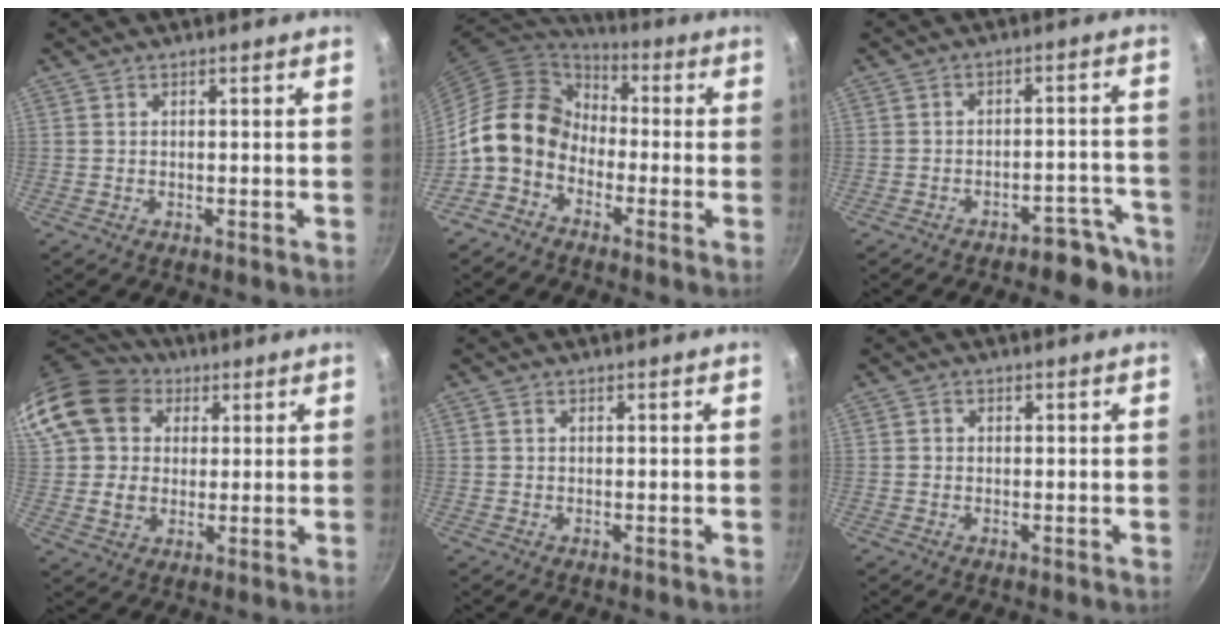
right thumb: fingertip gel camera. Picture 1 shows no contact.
{"total": 12.4, "force": [-3.5, 9.6, 7.0], "torque": [-0.092, 0.051, -0.093]}
{"total": 7.4, "force": [-5.5, 3.8, 3.1], "torque": [0.010, 0.073, -0.054]}
{"total": 17.3, "force": [6.1, 14.0, 8.3], "torque": [-0.150, 0.012, 0.105]}
{"total": 0.5, "force": [0.2, 0.4, 0.3], "torque": [-0.004, 0.001, 0.004]}
{"total": 1.0, "force": [0.1, 0.9, 0.3], "torque": [-0.002, 0.002, 0.000]}